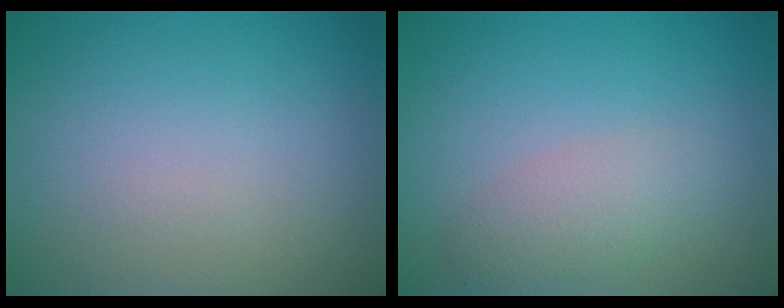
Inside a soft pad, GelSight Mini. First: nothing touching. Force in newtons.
{"total": 2.5, "press": 2.5, "slide": 0.1}